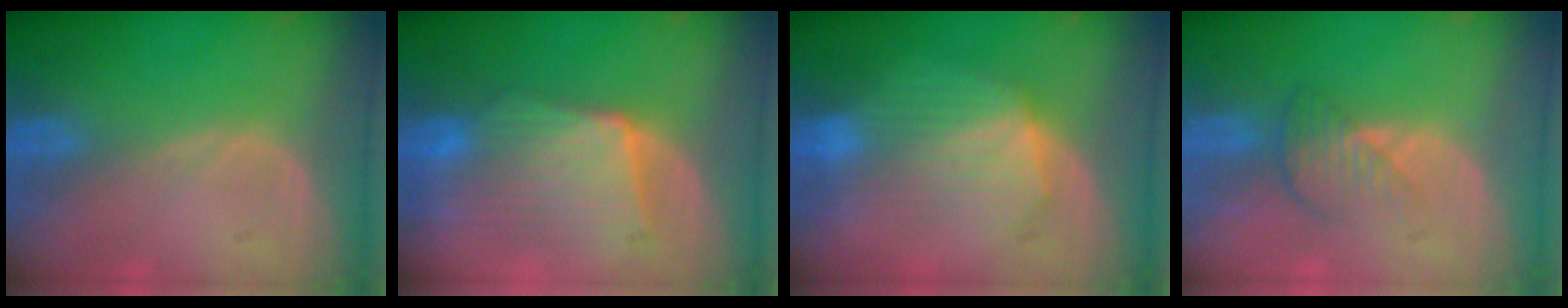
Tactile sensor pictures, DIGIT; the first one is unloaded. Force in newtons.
{"total": 8.2, "press": 8.1, "slide": 1.4}
{"total": 7.3, "press": 7.2, "slide": 0.6}
{"total": 3.7, "press": 3.4, "slide": 1.5}